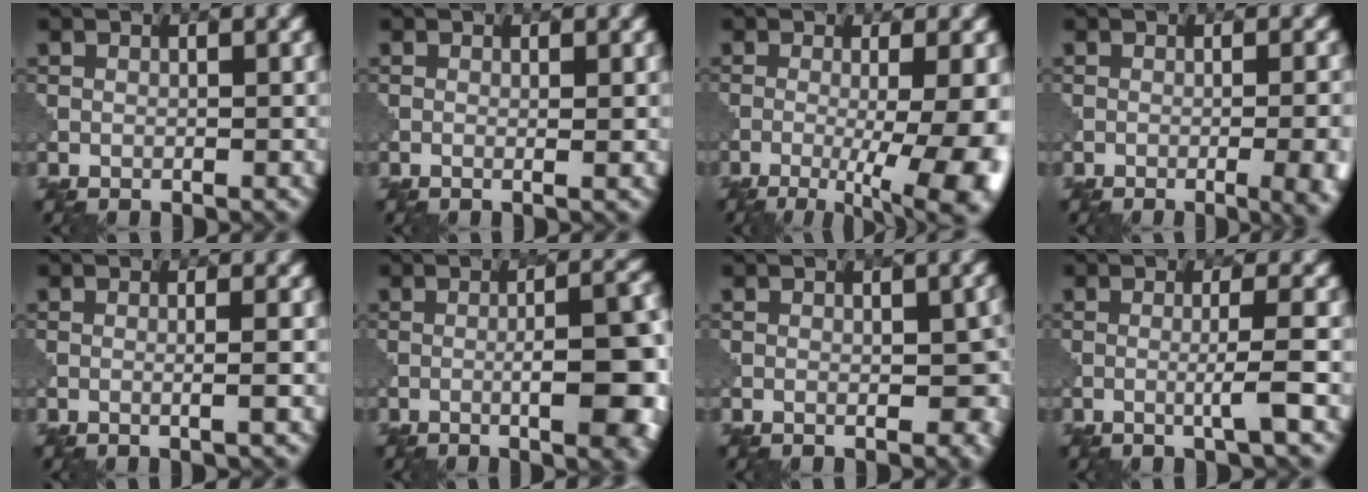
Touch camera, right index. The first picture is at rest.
{"total": 1.0, "force": [0.1, 0.3, 0.9], "torque": [-0.012, -0.002, -0.001]}
{"total": 11.1, "force": [-2.5, 3.6, 10.2], "torque": [-0.113, -0.004, -0.030]}
{"total": 9.2, "force": [-2.6, 4.5, 7.5], "torque": [-0.034, 0.006, -0.018]}
{"total": 2.0, "force": [0.0, 0.7, 1.9], "torque": [-0.019, 0.000, -0.014]}
{"total": 9.3, "force": [-2.2, 2.4, 8.8], "torque": [-0.114, 0.003, -0.027]}
{"total": 3.2, "force": [-0.6, 1.5, 2.8], "torque": [-0.028, 0.000, -0.006]}
{"total": 2.8, "force": [-0.5, 0.2, 2.7], "torque": [-0.043, 0.002, -0.019]}